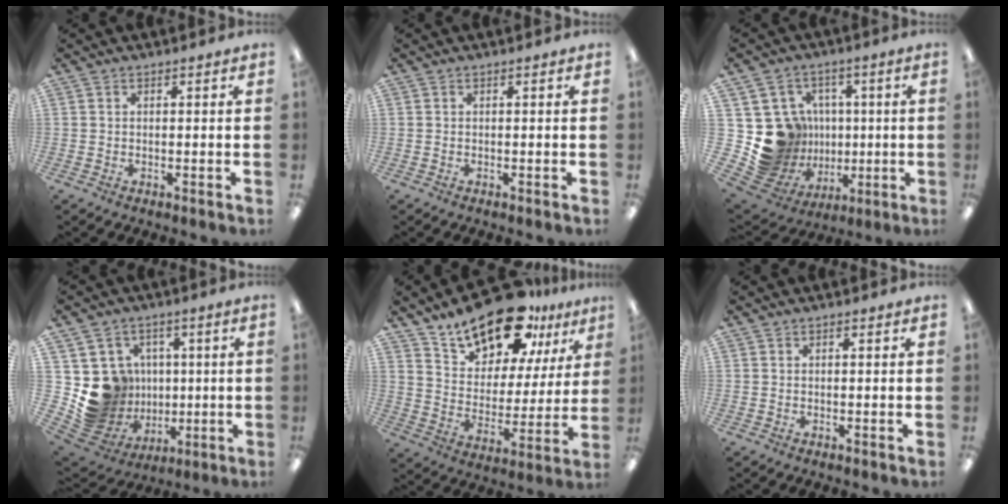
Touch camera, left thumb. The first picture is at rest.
{"total": 0.0}
{"total": 16.4, "force": [1.0, 16.0, 3.9], "torque": [-0.105, -0.014, 0.065]}
{"total": 12.7, "force": [1.1, 12.5, 2.2], "torque": [-0.066, -0.012, 0.052]}
{"total": 17.9, "force": [14.1, 7.8, 8.0], "torque": [-0.136, -0.088, 0.248]}
{"total": 0.0}